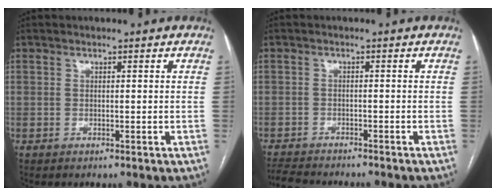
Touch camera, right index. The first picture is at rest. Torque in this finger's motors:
{"motor_torque": [-0.44, -0.21, -0.89, -0.21]}